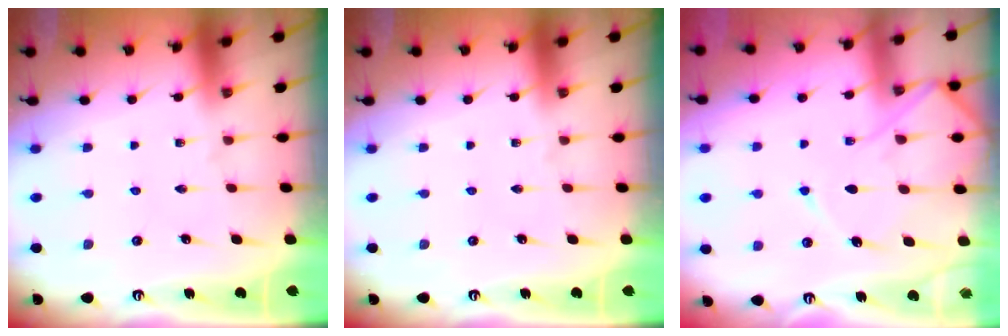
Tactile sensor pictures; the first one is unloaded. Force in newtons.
{"total": 0.0}
{"total": 9.9, "press": 9.9, "slide": 1.0}